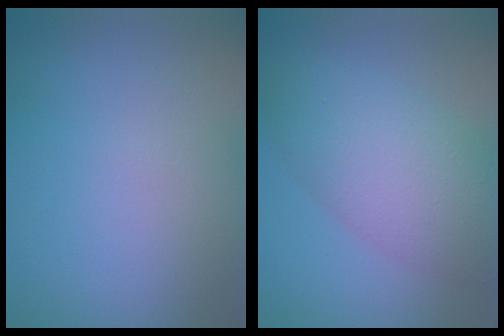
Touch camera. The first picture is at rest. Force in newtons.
{"total": 6.1, "press": 6.1, "slide": 0.3}